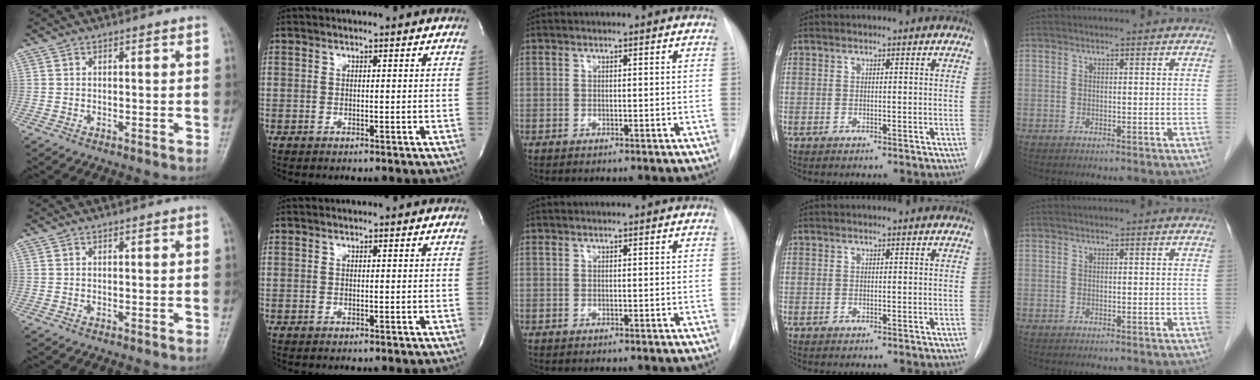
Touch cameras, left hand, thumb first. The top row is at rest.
{}